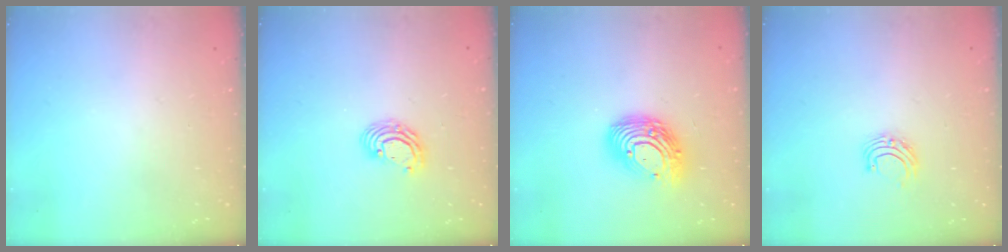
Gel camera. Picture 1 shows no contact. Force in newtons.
{"total": 6.2, "press": 6.2, "slide": 0.4}
{"total": 15.3, "press": 15.3, "slide": 1.2}
{"total": 5.9, "press": 5.9, "slide": 0.5}